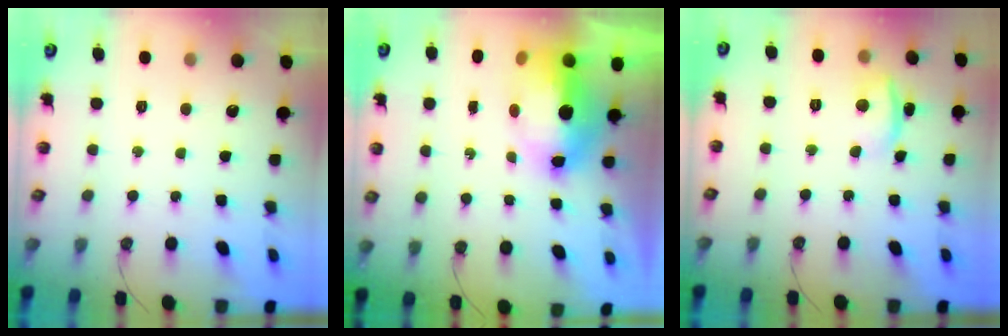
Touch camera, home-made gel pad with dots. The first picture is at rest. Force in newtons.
{"total": 11.2, "press": 11.1, "slide": 1.5}
{"total": 3.4, "press": 2.7, "slide": 2.1}